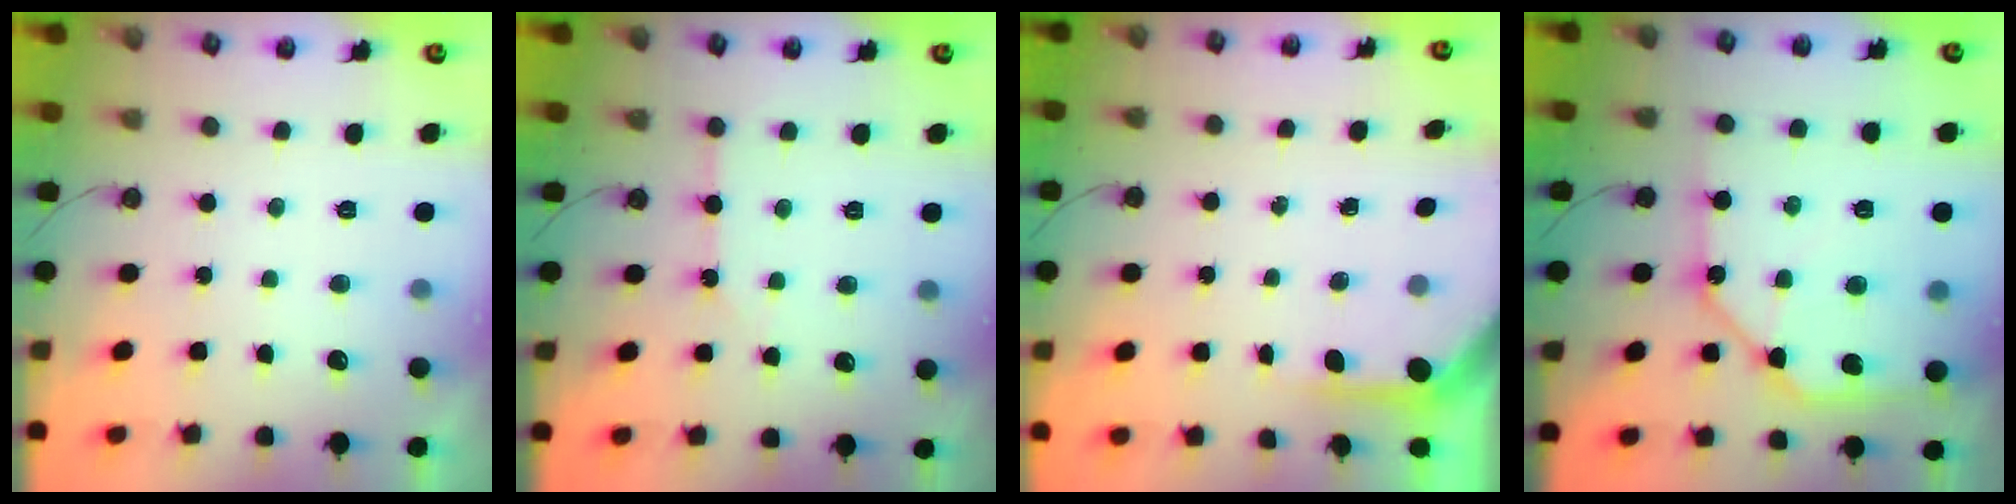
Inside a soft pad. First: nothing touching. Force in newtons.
{"total": 4.0, "press": 3.9, "slide": 0.6}
{"total": 3.8, "press": 3.8, "slide": 0.2}
{"total": 14.2, "press": 14.1, "slide": 1.6}